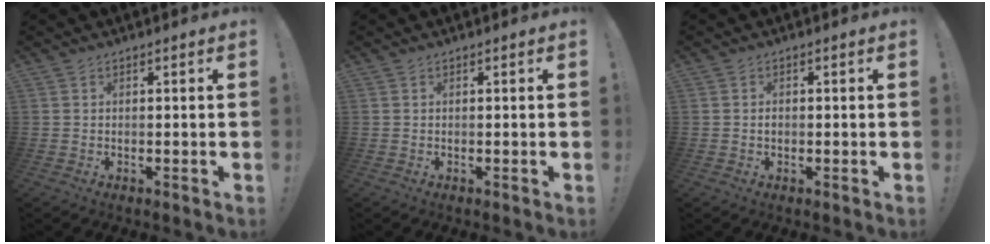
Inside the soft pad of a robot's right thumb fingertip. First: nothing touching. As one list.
[{"total": 0.0}, {"total": 0.6, "force": [-0.1, 0.5, 0.3], "torque": [-0.005, 0.003, -0.003]}]